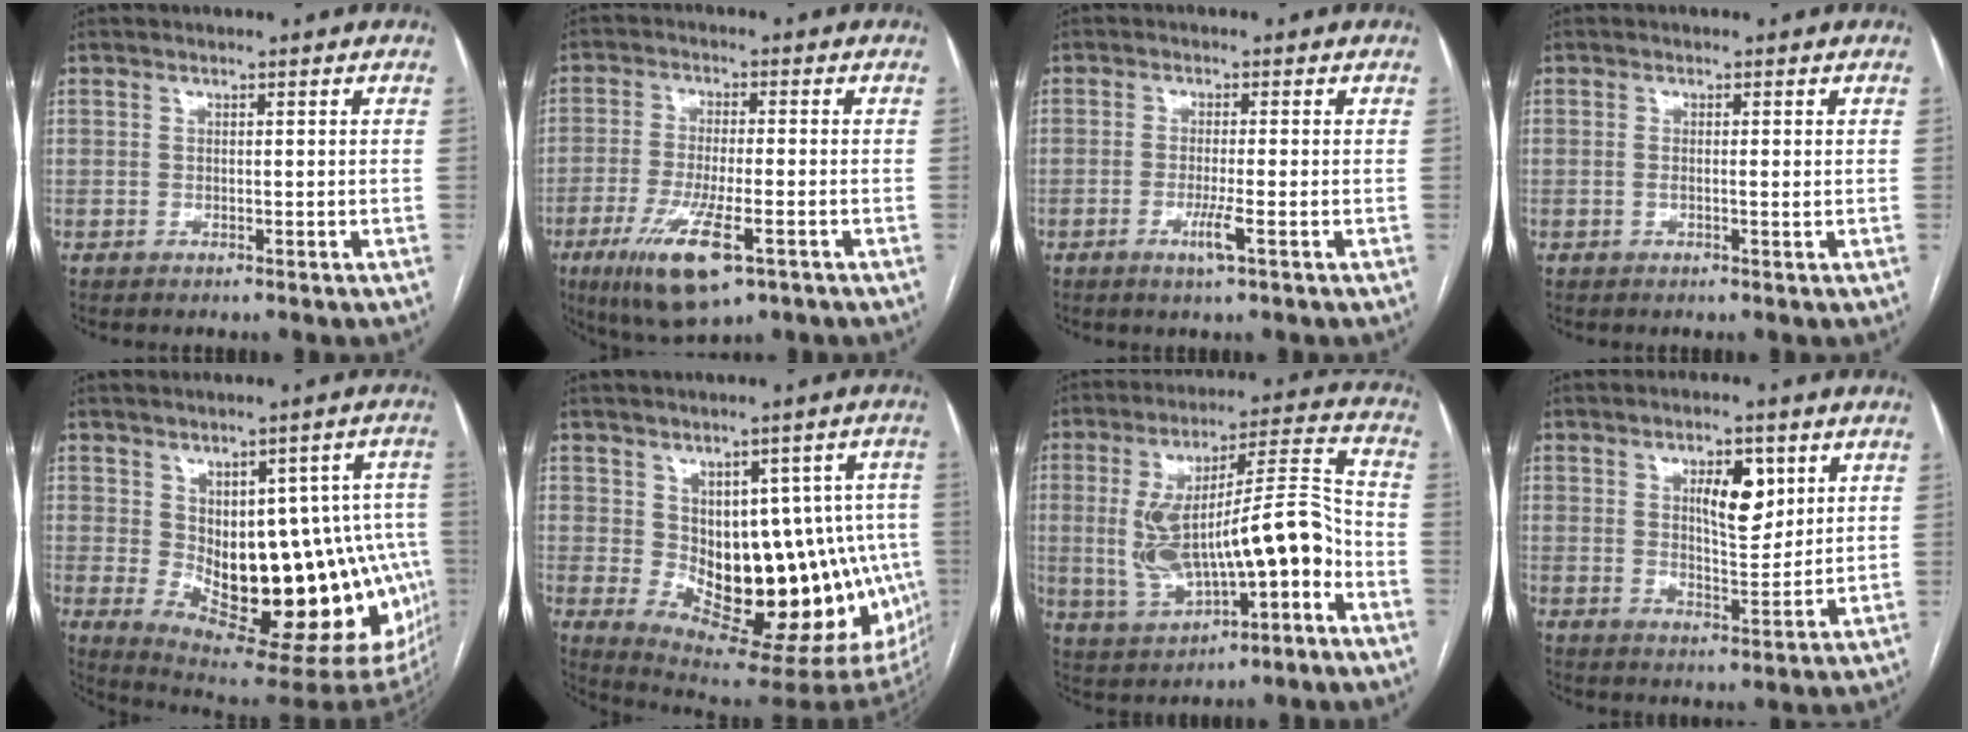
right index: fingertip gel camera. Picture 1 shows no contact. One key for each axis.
{"total": 11.3, "fx": -5.4, "fy": 2.5, "fz": 9.5, "tx": -0.181, "ty": -0.028, "tz": -0.087}
{"total": 3.2, "fx": -1.3, "fy": -0.3, "fz": 2.9, "tx": -0.057, "ty": -0.009, "tz": -0.025}
{"total": 1.2, "fx": 0.0, "fy": 0.1, "fz": 1.2, "tx": -0.026, "ty": -0.001, "tz": 0.000}
{"total": 21.8, "fx": -2.9, "fy": 9.4, "fz": 19.5, "tx": -0.179, "ty": 0.013, "tz": -0.010}
{"total": 19.6, "fx": -2.1, "fy": 9.1, "fz": 17.2, "tx": -0.163, "ty": 0.017, "tz": 0.003}
{"total": 17.2, "fx": -3.4, "fy": 4.5, "fz": 16.2, "tx": -0.293, "ty": 0.028, "tz": -0.039}
{"total": 7.4, "fx": 3.0, "fy": 2.8, "fz": 6.2, "tx": -0.100, "ty": 0.000, "tz": 0.052}